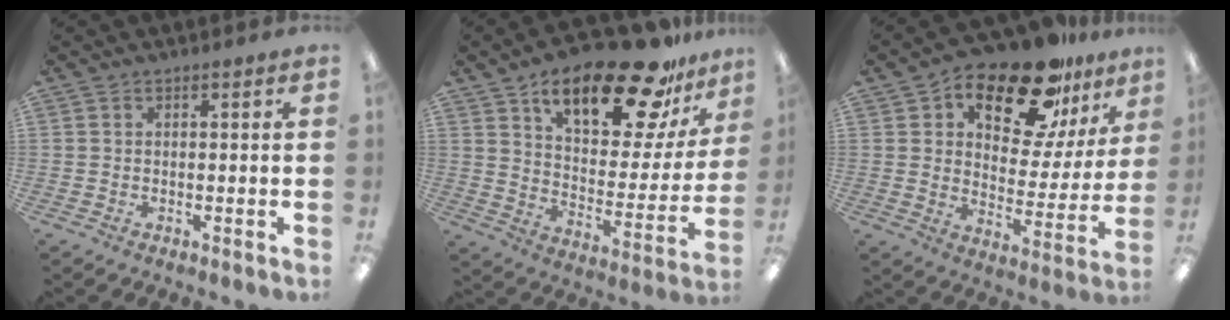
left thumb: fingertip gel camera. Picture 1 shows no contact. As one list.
[{"total": 24.2, "force": [16.6, 8.6, 15.4], "torque": [-0.225, -0.101, 0.271]}, {"total": 19.5, "force": [14.0, 8.1, 10.8], "torque": [-0.168, -0.089, 0.234]}]